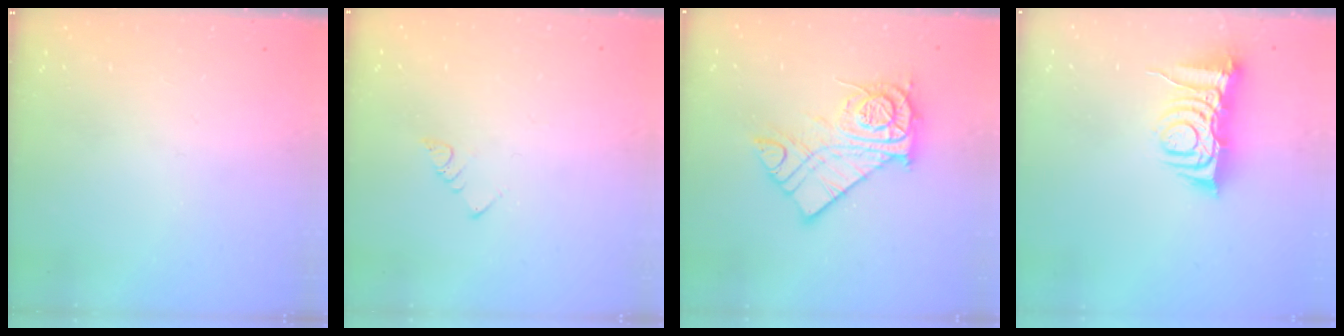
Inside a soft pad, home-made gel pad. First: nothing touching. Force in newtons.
{"total": 3.0, "press": 3.0, "slide": 0.2}
{"total": 14.0, "press": 13.9, "slide": 1.4}
{"total": 8.9, "press": 8.9, "slide": 1.1}